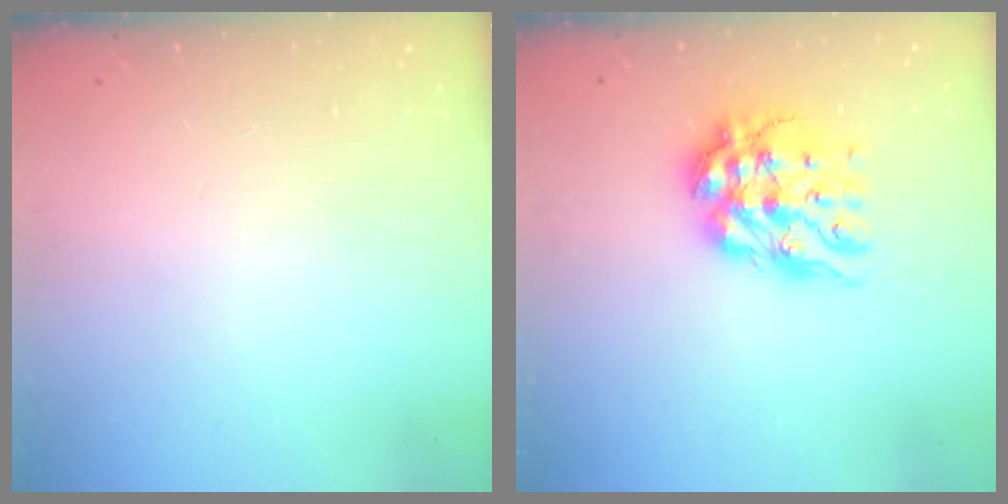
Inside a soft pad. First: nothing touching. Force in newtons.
{"total": 10.9, "press": 10.8, "slide": 1.4}